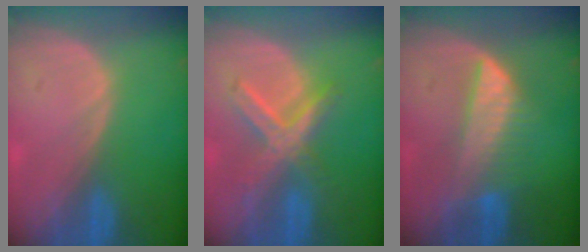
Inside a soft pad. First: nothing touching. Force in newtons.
{"total": 7.2, "press": 6.4, "slide": 3.4}
{"total": 6.3, "press": 6.3, "slide": 0.4}